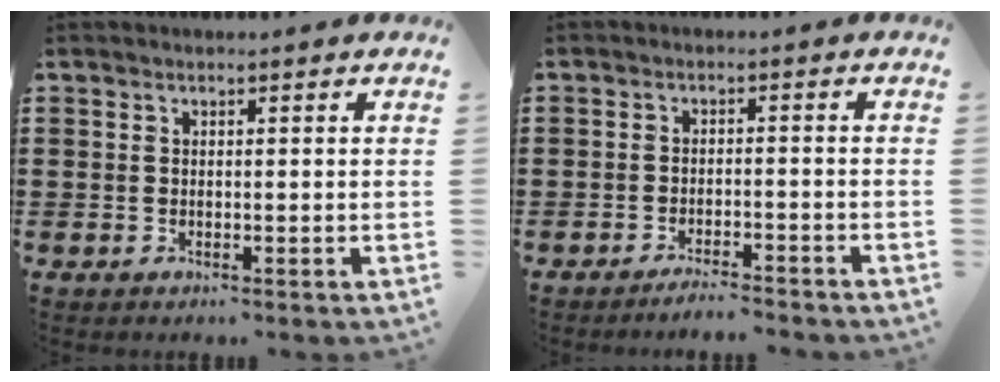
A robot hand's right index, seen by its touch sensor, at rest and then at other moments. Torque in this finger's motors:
{"motor_torque": [0.63, 1.37, -0.45, -0.07]}